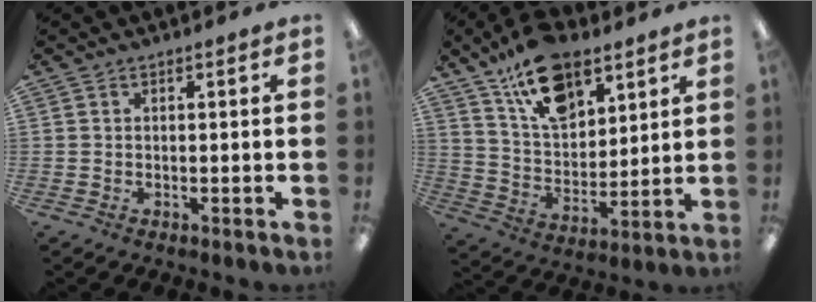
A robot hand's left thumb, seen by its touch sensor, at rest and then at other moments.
{"total": 16.3, "force": [10.9, 8.5, 8.6], "torque": [-0.147, -0.050, 0.197]}